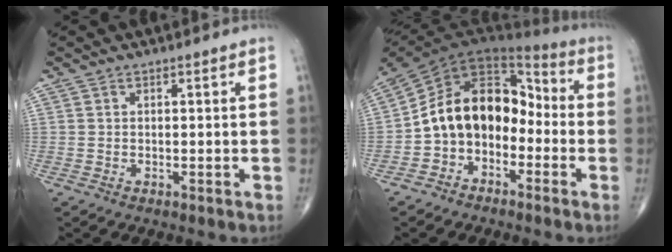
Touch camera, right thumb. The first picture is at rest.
{"total": 15.4, "force": [-3.1, 11.2, 10.1], "torque": [-0.139, 0.079, -0.066]}